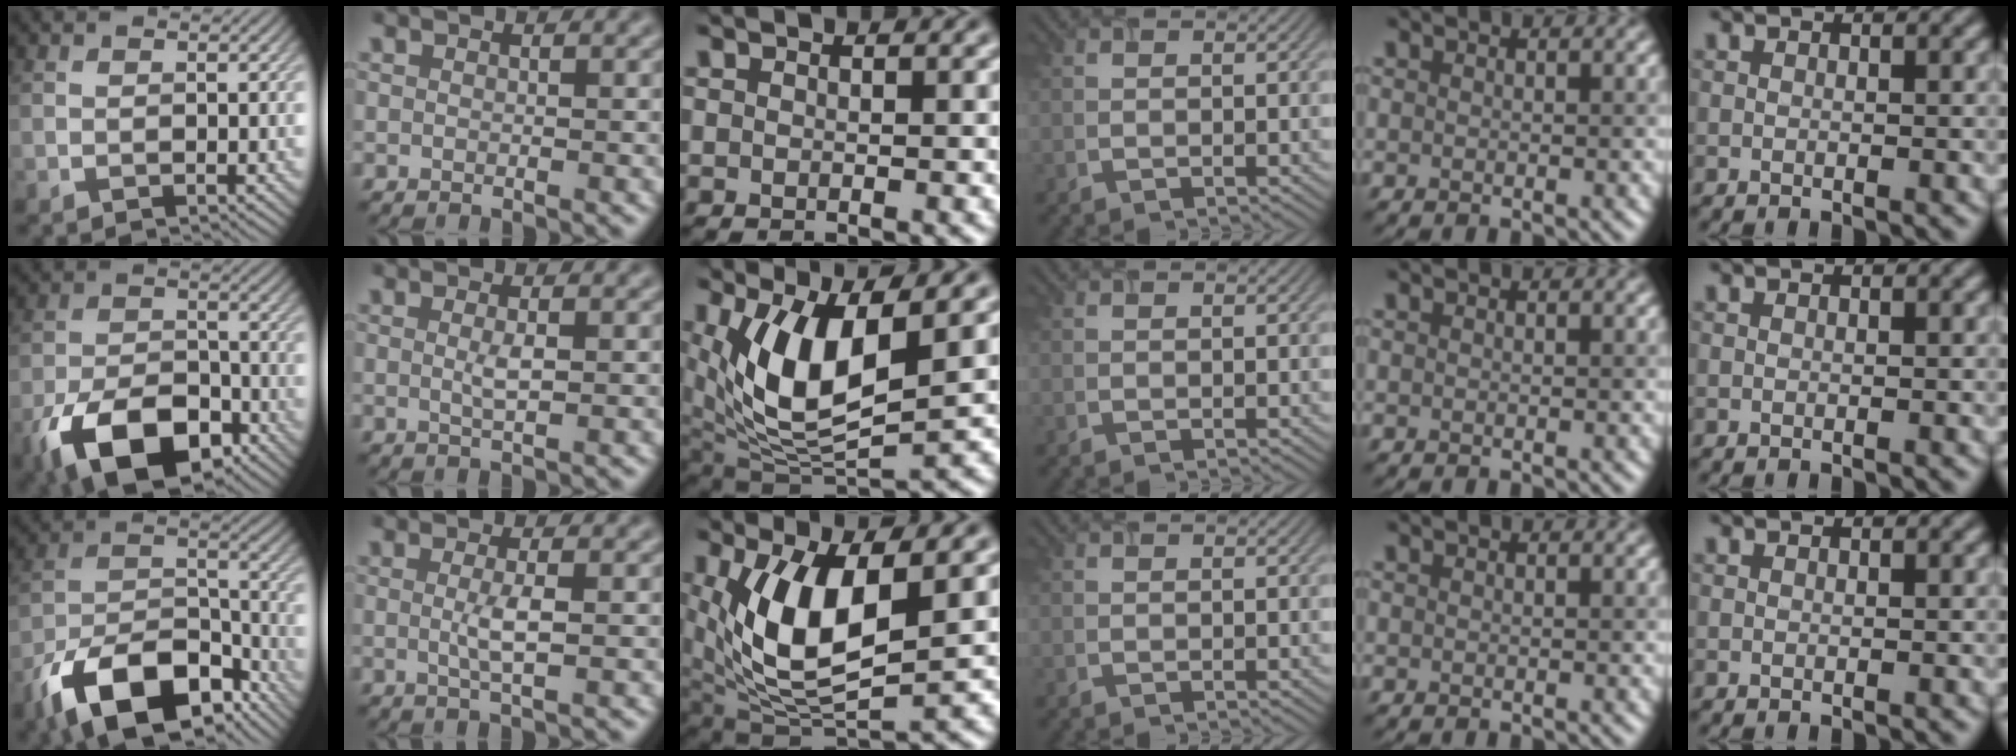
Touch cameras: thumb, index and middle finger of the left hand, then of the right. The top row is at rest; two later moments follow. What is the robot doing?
{"motion": "lift_and_place", "object": "timer"}